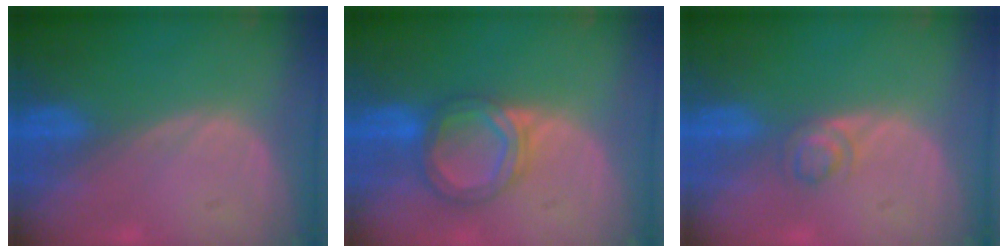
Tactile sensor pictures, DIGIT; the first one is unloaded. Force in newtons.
{"total": 6.3, "press": 5.8, "slide": 2.3}
{"total": 2.7, "press": 2.7, "slide": 0.2}